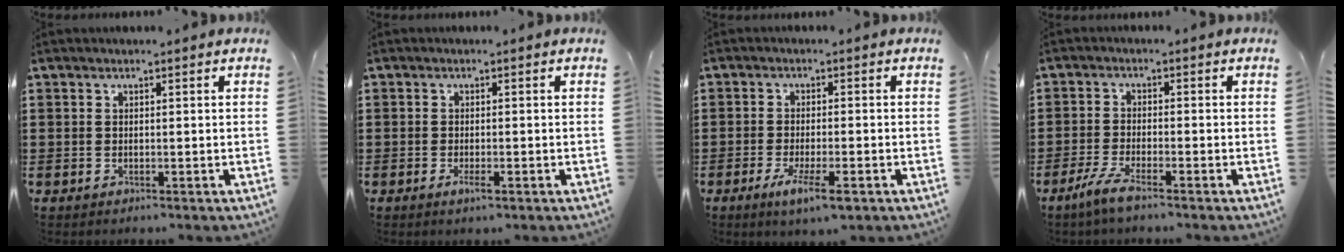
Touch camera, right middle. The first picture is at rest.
{"total": 1.5, "force": [-0.7, 0.3, 1.3], "torque": [-0.024, -0.001, -0.013]}
{"total": 5.1, "force": [-2.6, 0.9, 4.3], "torque": [-0.080, -0.008, -0.045]}
{"total": 3.7, "force": [-2.6, 0.1, 2.6], "torque": [-0.073, -0.014, -0.054]}